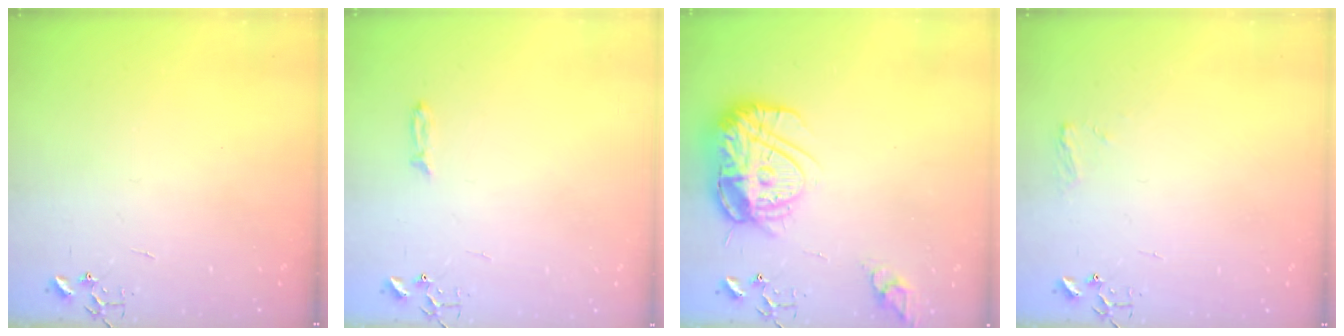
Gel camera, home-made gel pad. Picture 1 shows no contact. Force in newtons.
{"total": 3.4, "press": 3.4, "slide": 0.4}
{"total": 18.6, "press": 18.5, "slide": 1.6}
{"total": 5.9, "press": 5.9, "slide": 0.7}